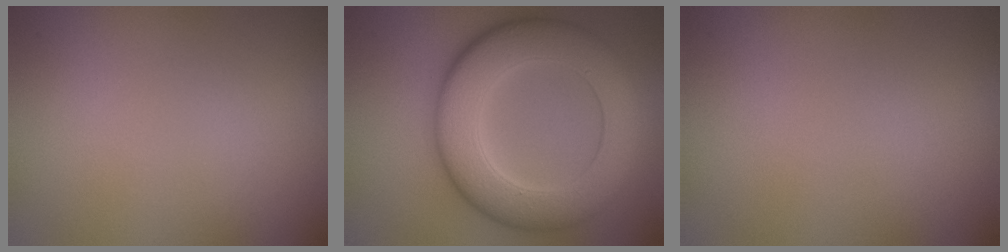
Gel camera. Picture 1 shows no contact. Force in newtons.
{"total": 9.6, "press": 9.6, "slide": 0.6}
{"total": 0.0}